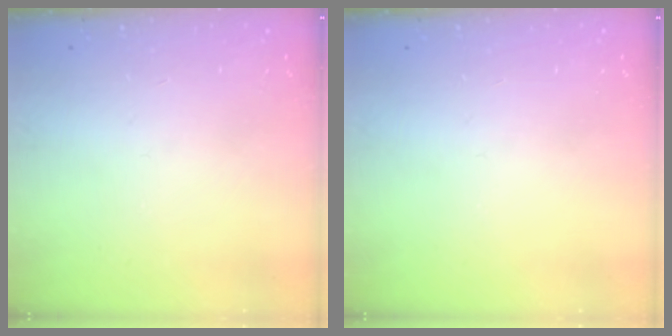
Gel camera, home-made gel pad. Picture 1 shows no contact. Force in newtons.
{"total": 0.0}